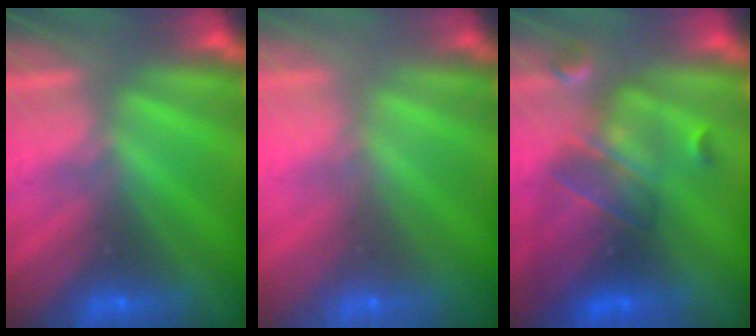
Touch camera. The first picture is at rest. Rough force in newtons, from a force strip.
{"total": 9.2}
{"total": 5.7}